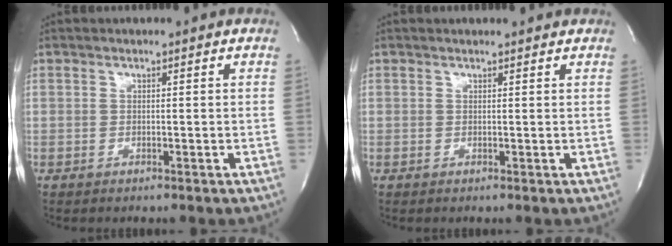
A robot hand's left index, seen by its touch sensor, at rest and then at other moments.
{"total": 2.4, "force": [2.3, 0.4, 0.6], "torque": [-0.013, 0.010, 0.024]}